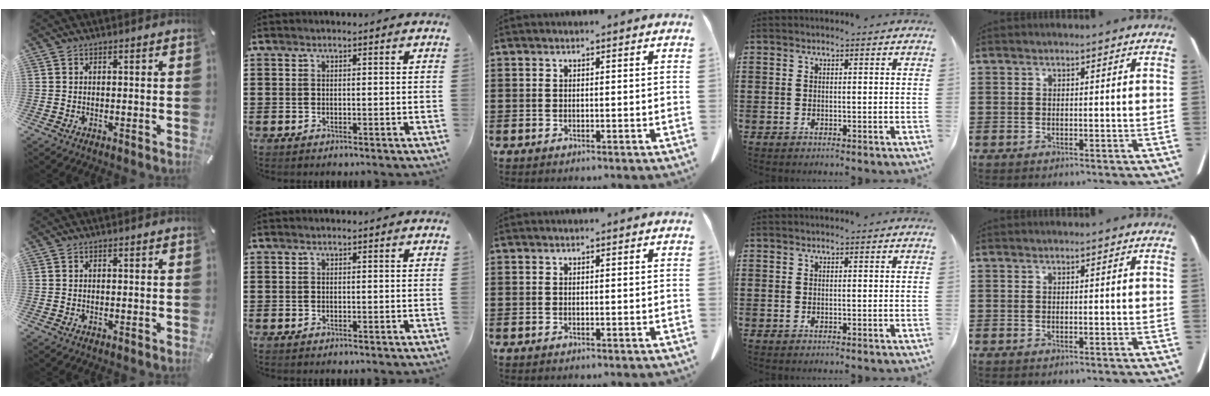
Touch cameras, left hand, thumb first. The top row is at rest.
{}